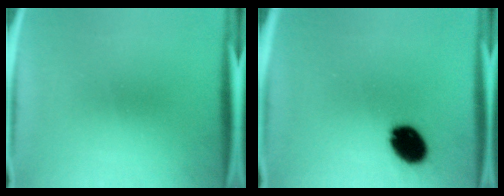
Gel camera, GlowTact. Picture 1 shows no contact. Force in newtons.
{"total": 10.5}